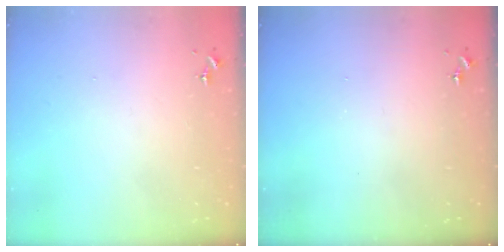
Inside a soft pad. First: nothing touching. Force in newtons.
{"total": 0.0}